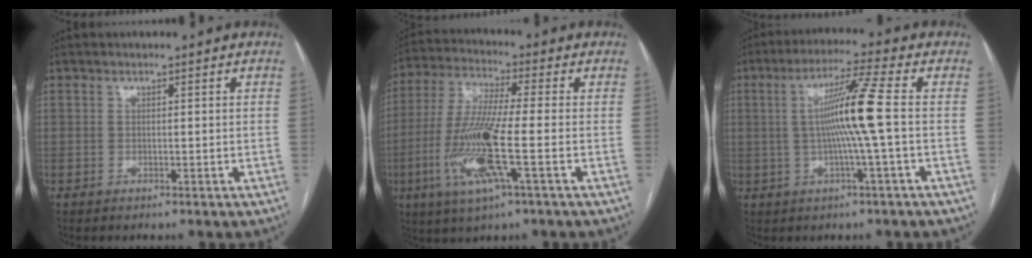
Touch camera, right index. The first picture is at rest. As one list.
[{"total": 13.6, "force": [-3.8, 0.7, 13.1], "torque": [-0.280, -0.014, -0.075]}, {"total": 9.4, "force": [0.0, -1.7, 9.2], "torque": [-0.171, 0.006, 0.001]}]